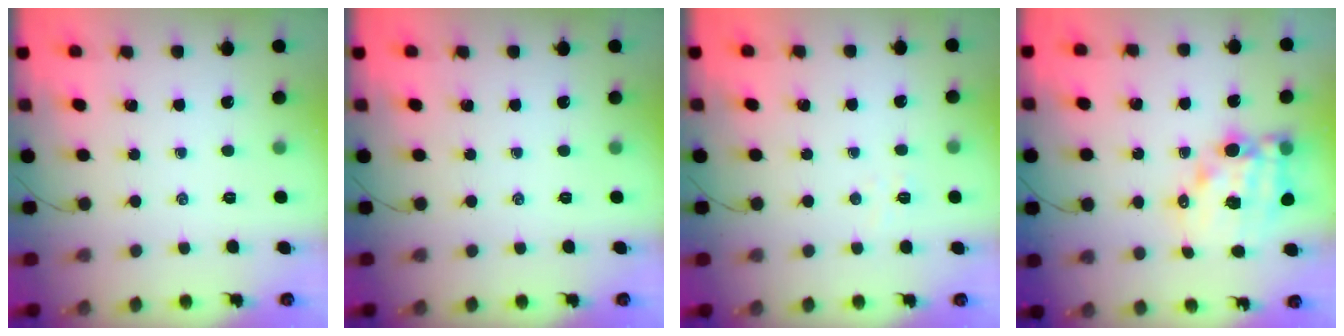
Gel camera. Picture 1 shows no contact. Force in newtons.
{"total": 0.0}
{"total": 3.7, "press": 3.7, "slide": 0.8}
{"total": 14.5, "press": 14.0, "slide": 3.9}